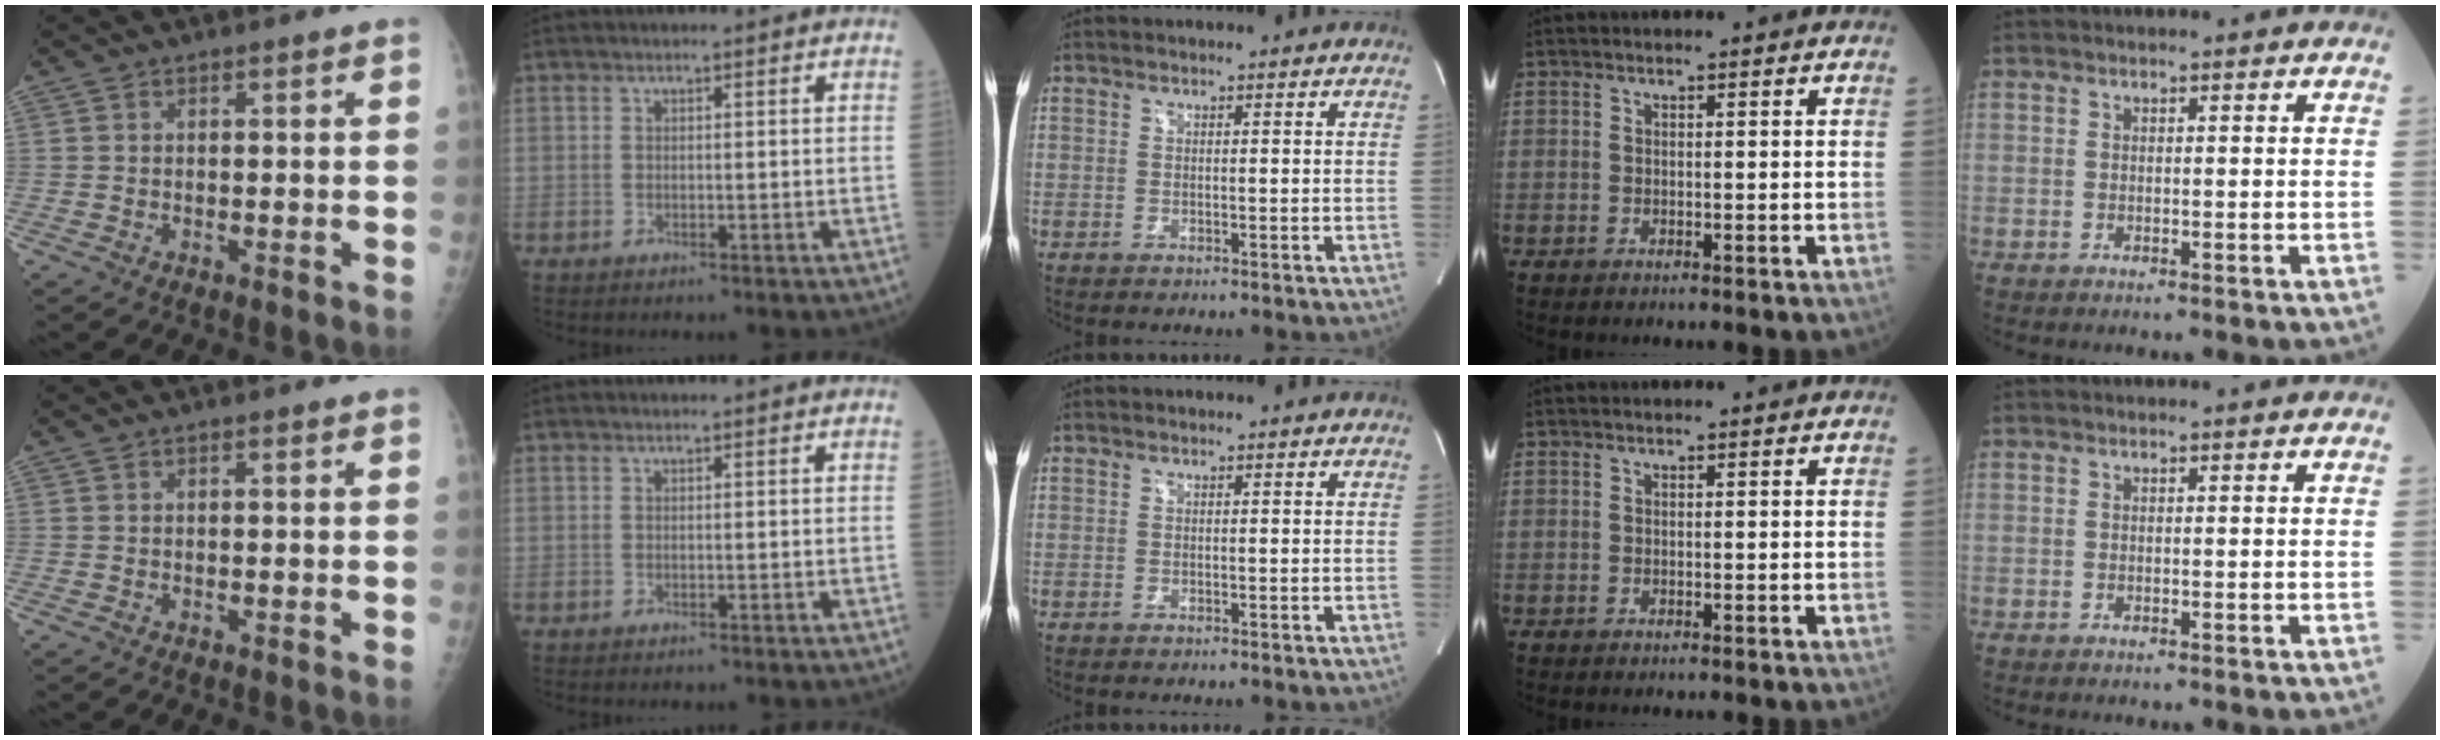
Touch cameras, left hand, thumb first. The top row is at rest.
{}